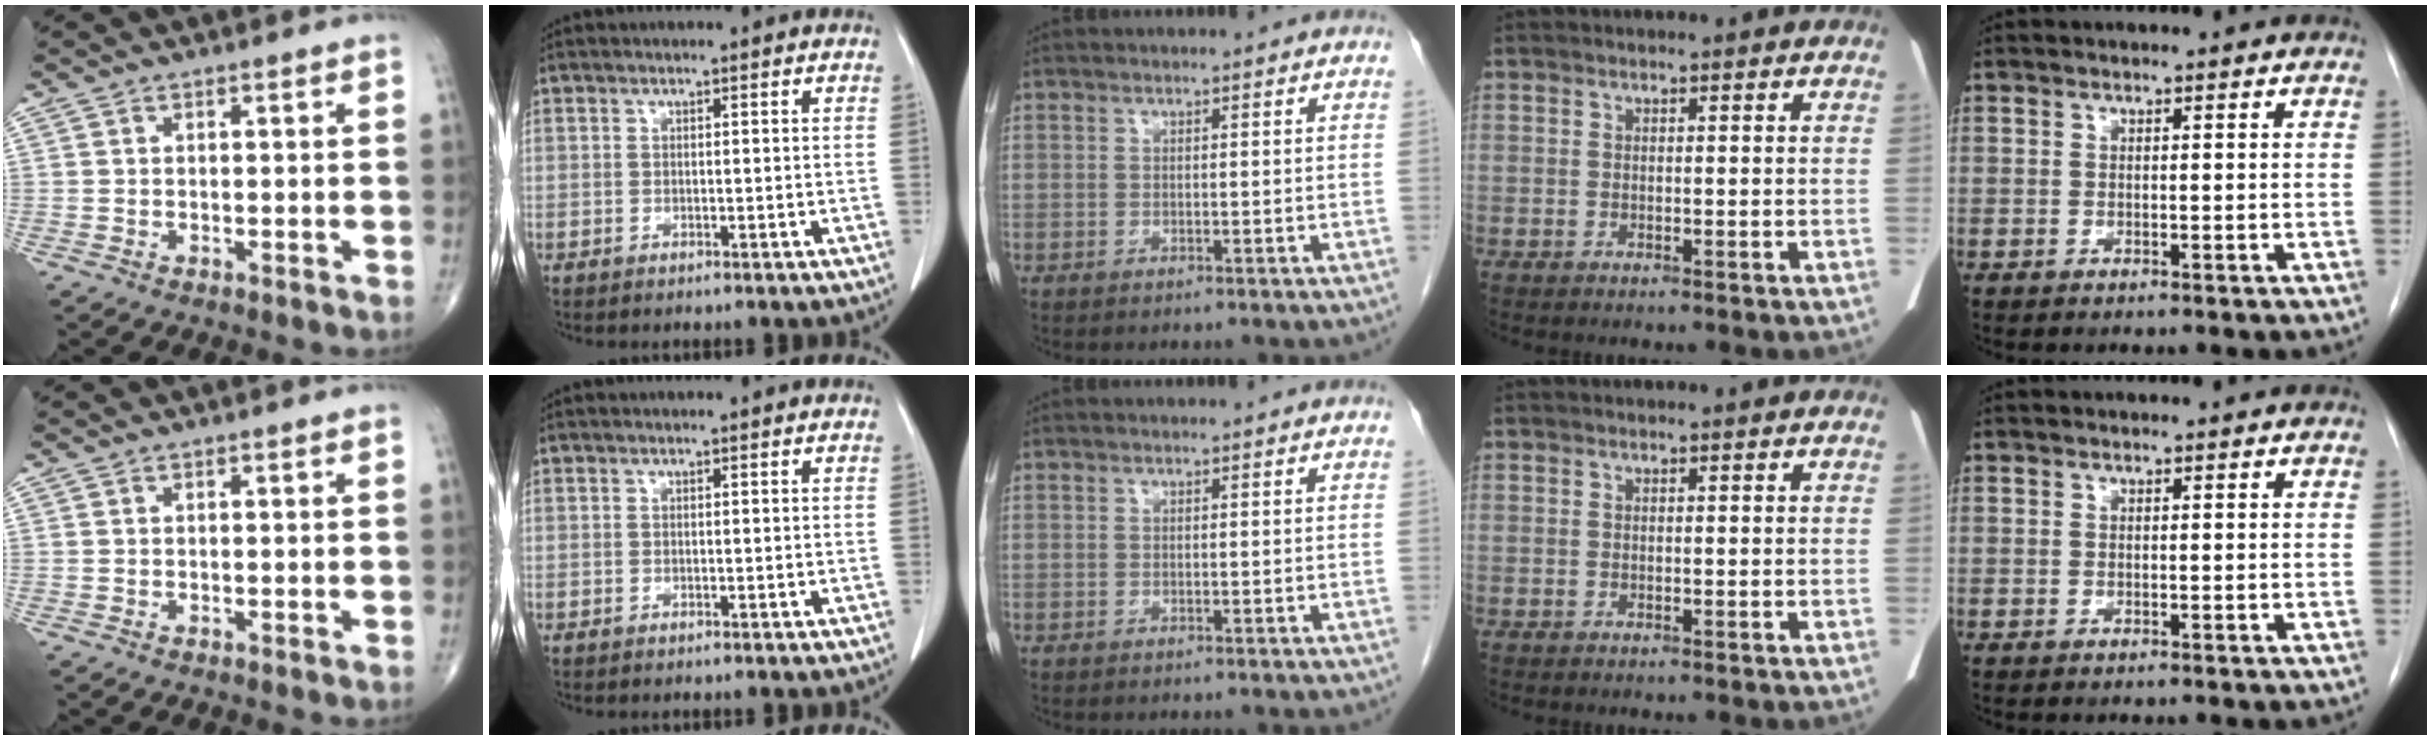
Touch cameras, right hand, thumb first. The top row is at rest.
{}